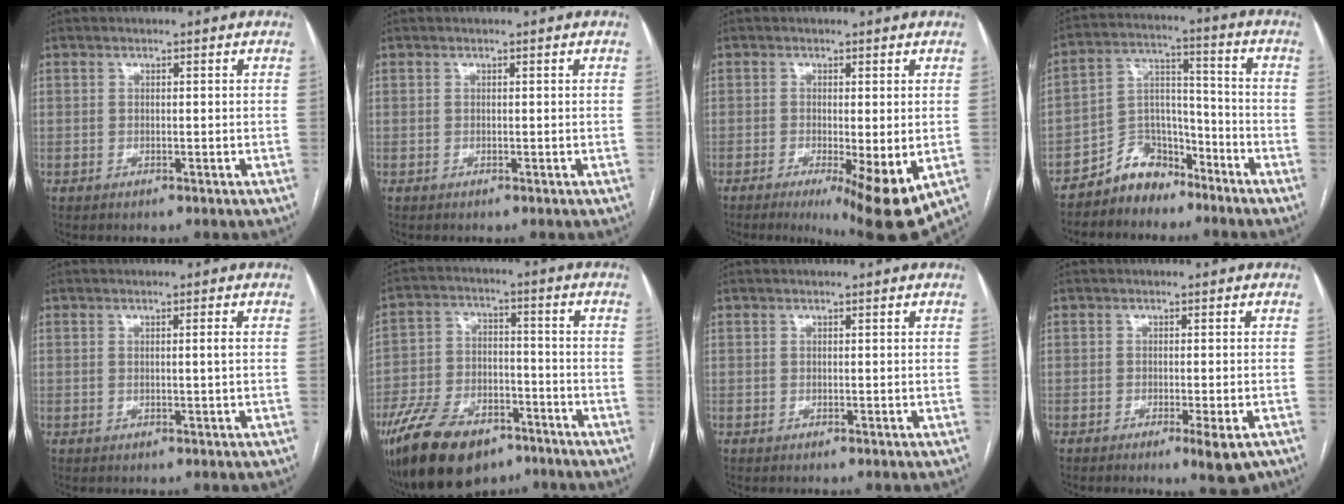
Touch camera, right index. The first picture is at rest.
{"total": 0.0}
{"total": 9.4, "force": [-3.4, 1.4, 8.6], "torque": [-0.112, -0.023, -0.044]}
{"total": 7.8, "force": [-6.3, 4.5, 1.3], "torque": [-0.022, 0.035, -0.112]}
{"total": 0.9, "force": [0.1, -0.3, 0.9], "torque": [-0.015, -0.001, 0.001]}
{"total": 15.1, "force": [-10.2, 7.2, 8.5], "torque": [-0.161, -0.006, -0.177]}
{"total": 0.0}
{"total": 4.2, "force": [-2.4, 0.6, 3.4], "torque": [-0.038, -0.008, -0.031]}